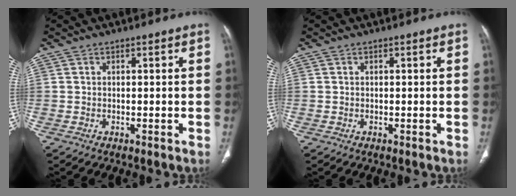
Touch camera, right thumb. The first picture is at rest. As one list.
[{"total": 0.0}]